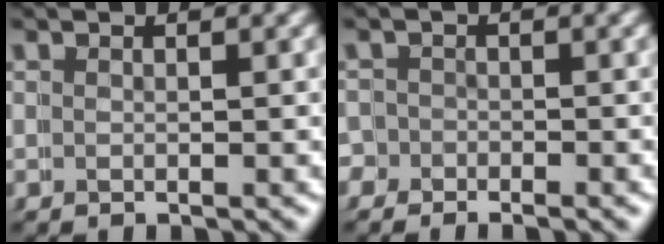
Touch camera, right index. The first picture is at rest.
{"total": 2.6, "force": [-1.3, 2.3, -0.5], "torque": [-0.006, -0.005, -0.032]}